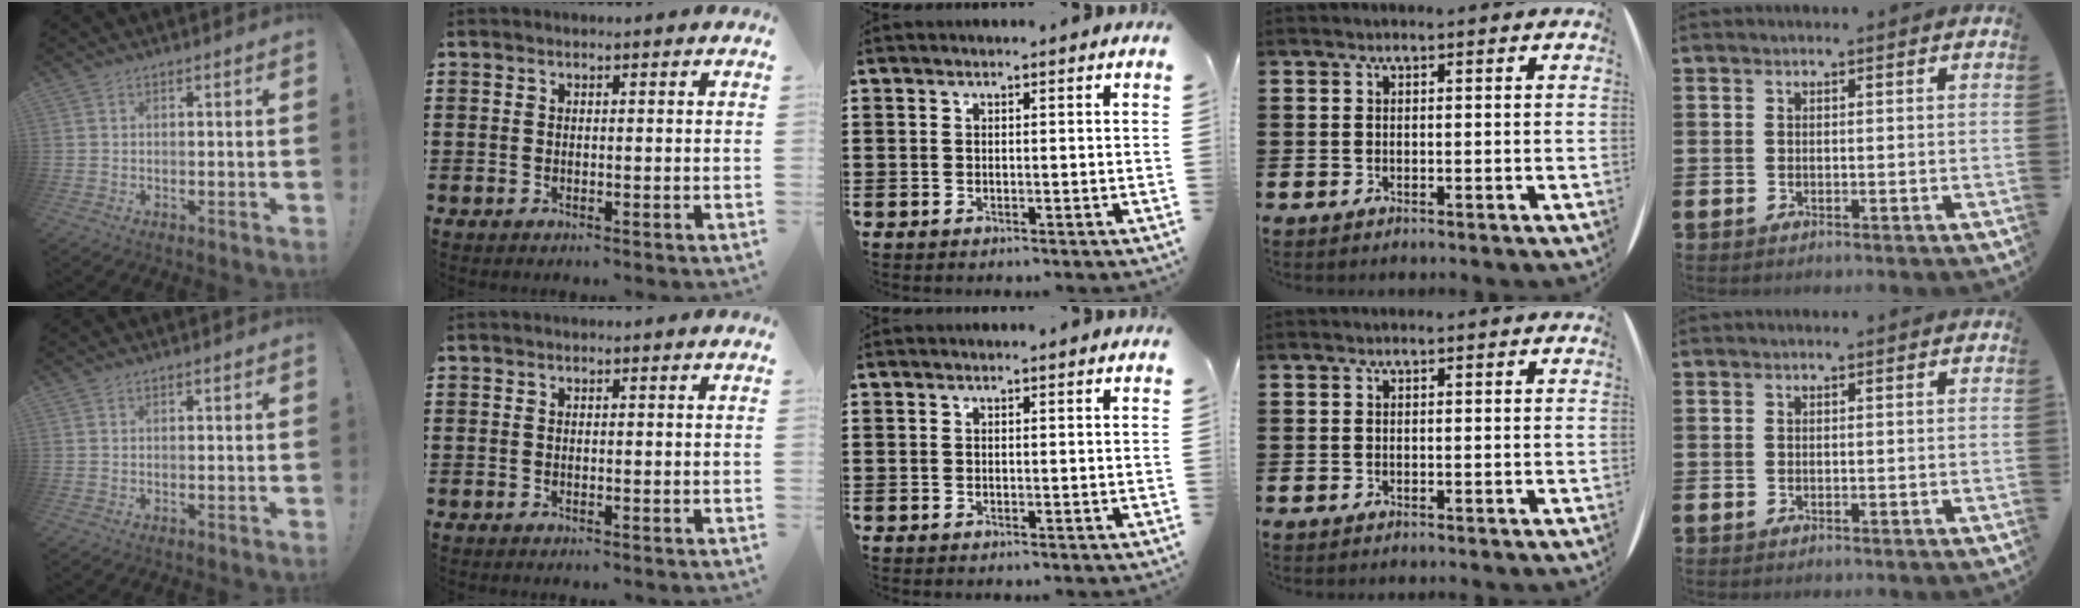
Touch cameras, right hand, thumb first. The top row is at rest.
{}